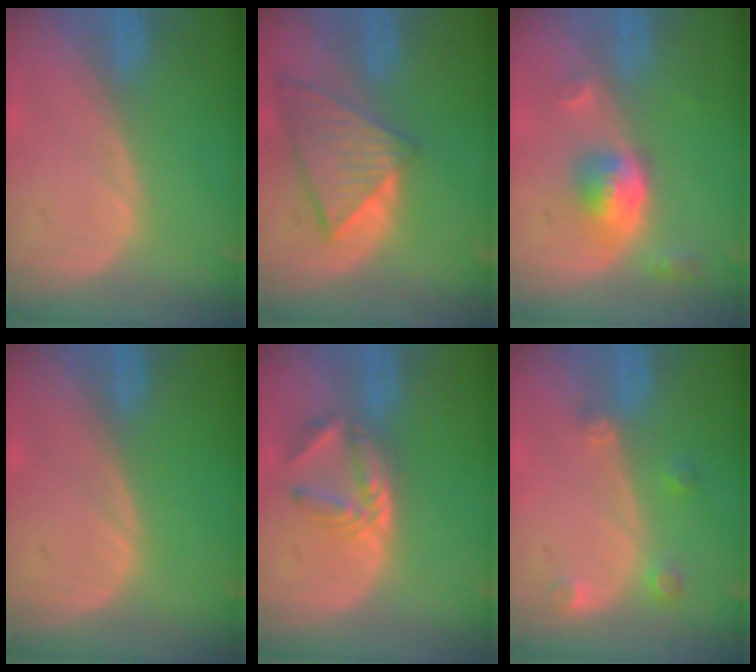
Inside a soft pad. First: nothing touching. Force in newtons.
{"total": 8.6, "press": 7.5, "slide": 4.2}
{"total": 5.2, "press": 4.8, "slide": 2.1}
{"total": 0.0}
{"total": 5.9, "press": 4.9, "slide": 3.2}
{"total": 2.7, "press": 2.6, "slide": 0.4}